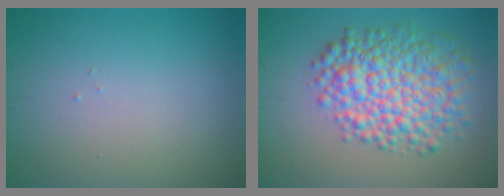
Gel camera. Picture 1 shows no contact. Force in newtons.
{"total": 8.0, "press": 8.0, "slide": 0.2}